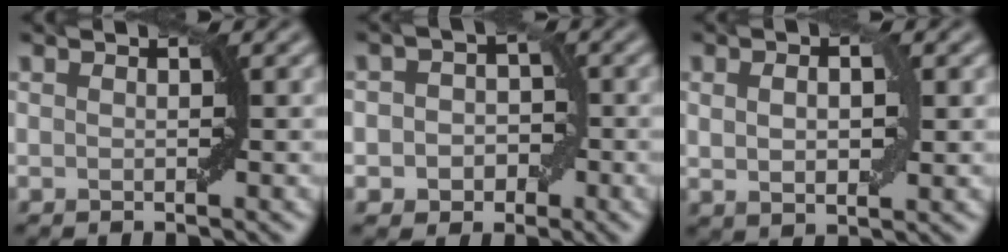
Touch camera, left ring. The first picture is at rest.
{"total": 3.6, "force": [-0.8, 3.2, 1.6], "torque": [0.009, 0.003, -0.025]}
{"total": 3.6, "force": [0.7, 1.7, 3.1], "torque": [-0.060, 0.001, 0.014]}